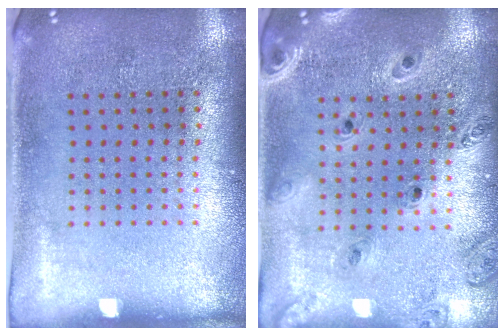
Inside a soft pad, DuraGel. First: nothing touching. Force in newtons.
{"total": 1.3, "press": 1.3, "slide": 0.2}